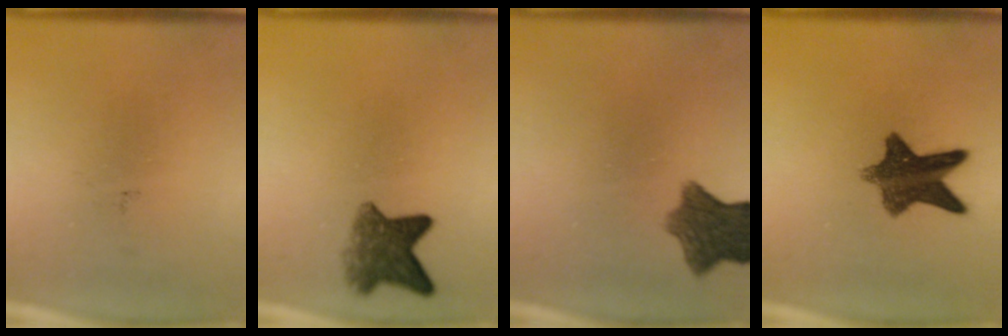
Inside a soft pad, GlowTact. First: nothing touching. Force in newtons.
{"total": 5.7}
{"total": 8.1}
{"total": 10.2}